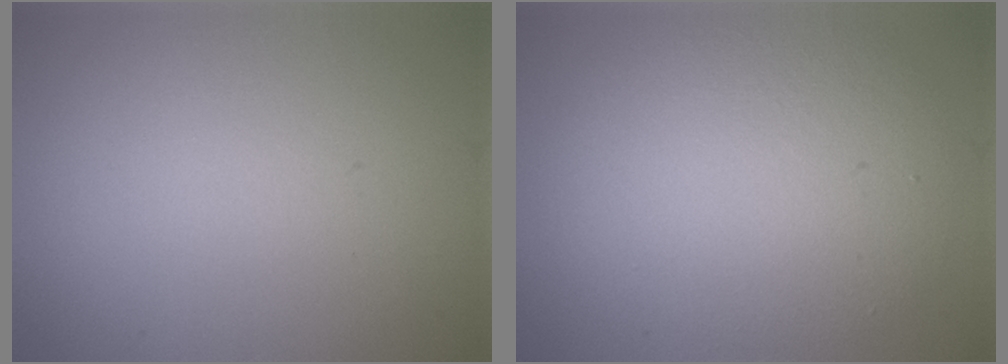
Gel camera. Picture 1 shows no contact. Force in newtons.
{"total": 6.8, "press": 6.7, "slide": 0.5}